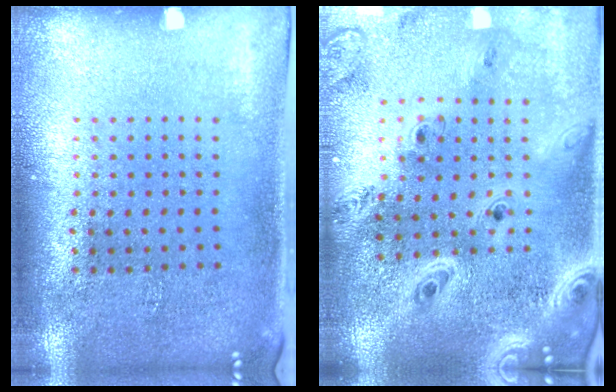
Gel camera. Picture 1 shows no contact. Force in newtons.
{"total": 3.9, "press": 3.0, "slide": 2.4}